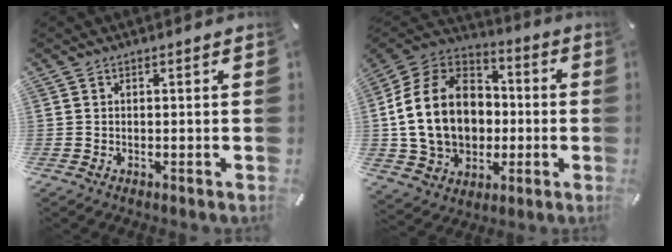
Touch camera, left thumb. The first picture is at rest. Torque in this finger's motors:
{"motor_torque": [2.50, 2.51, 2.60, 0.17, 0.50]}